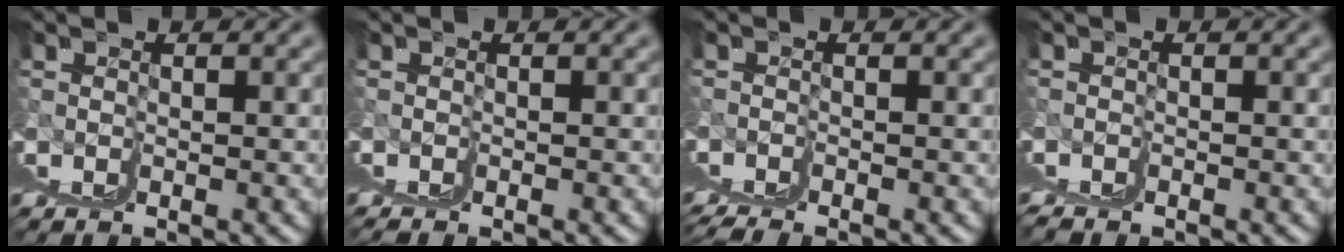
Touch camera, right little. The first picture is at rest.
{"total": 1.0, "force": [0.3, 0.1, 0.9], "torque": [-0.012, 0.005, 0.006]}
{"total": 2.0, "force": [0.4, -0.1, 1.9], "torque": [-0.030, 0.001, 0.014]}
{"total": 1.5, "force": [0.7, 0.0, 1.3], "torque": [-0.017, 0.004, 0.014]}